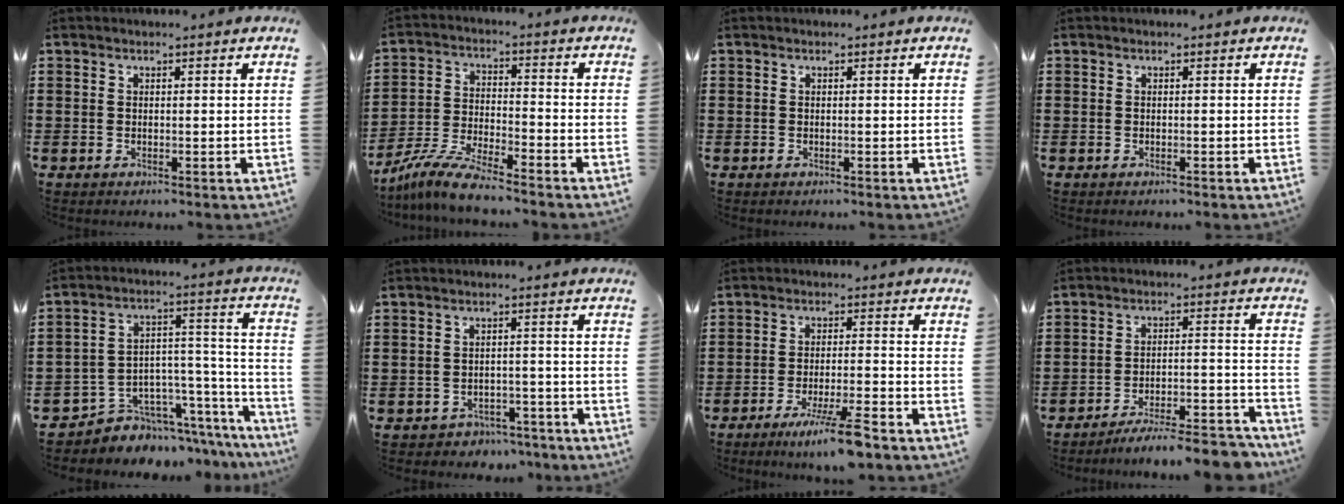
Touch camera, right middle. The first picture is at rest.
{"total": 7.9, "force": [-7.3, 0.3, 3.2], "torque": [-0.078, -0.006, -0.144]}
{"total": 0.0}
{"total": 0.0}
{"total": 5.4, "force": [-4.4, 3.1, -0.2], "torque": [-0.010, -0.006, -0.082]}
{"total": 2.8, "force": [-2.8, 0.6, -0.3], "torque": [-0.006, -0.002, -0.061]}
{"total": 7.2, "force": [-5.2, 0.2, 5.0], "torque": [-0.090, -0.012, -0.090]}
{"total": 6.4, "force": [-6.1, 0.0, 2.1], "torque": [-0.029, -0.003, -0.114]}